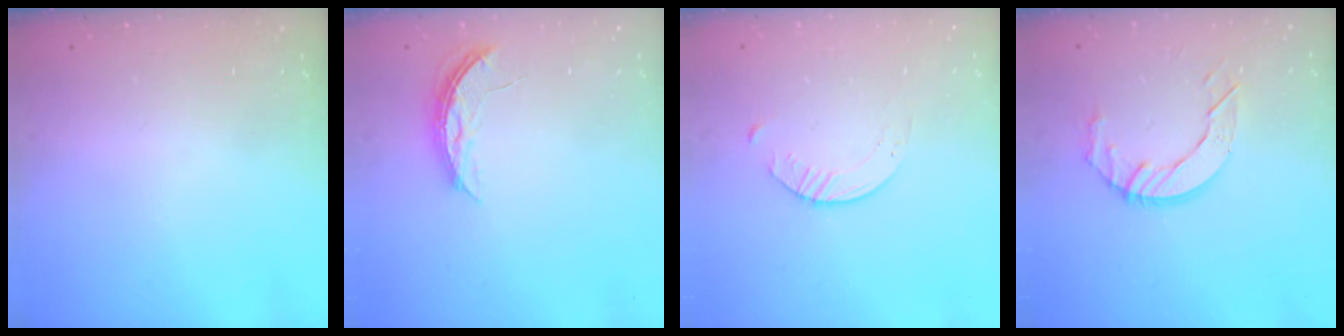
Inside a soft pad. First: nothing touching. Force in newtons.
{"total": 5.8, "press": 5.7, "slide": 0.5}
{"total": 2.1, "press": 2.0, "slide": 0.3}
{"total": 8.1, "press": 8.0, "slide": 0.4}